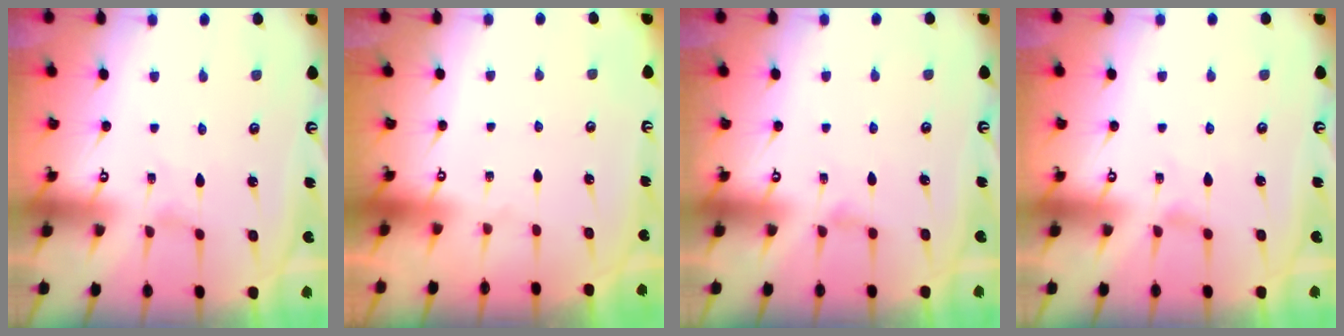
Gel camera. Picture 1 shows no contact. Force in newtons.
{"total": 0.0}
{"total": 1.7, "press": 1.6, "slide": 0.4}
{"total": 0.0}